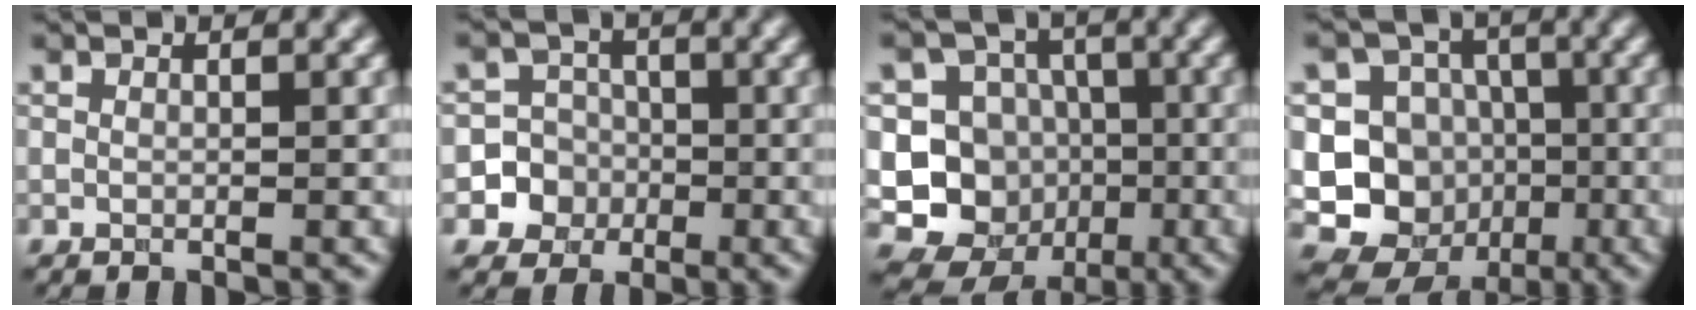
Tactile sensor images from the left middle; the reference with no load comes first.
{"total": 5.7, "force": [-2.2, 5.3, -0.2], "torque": [0.020, 0.008, -0.046]}
{"total": 10.0, "force": [-2.5, 9.4, 2.5], "torque": [-0.045, 0.009, -0.046]}
{"total": 11.3, "force": [-2.6, 10.7, 2.7], "torque": [-0.065, 0.005, -0.041]}